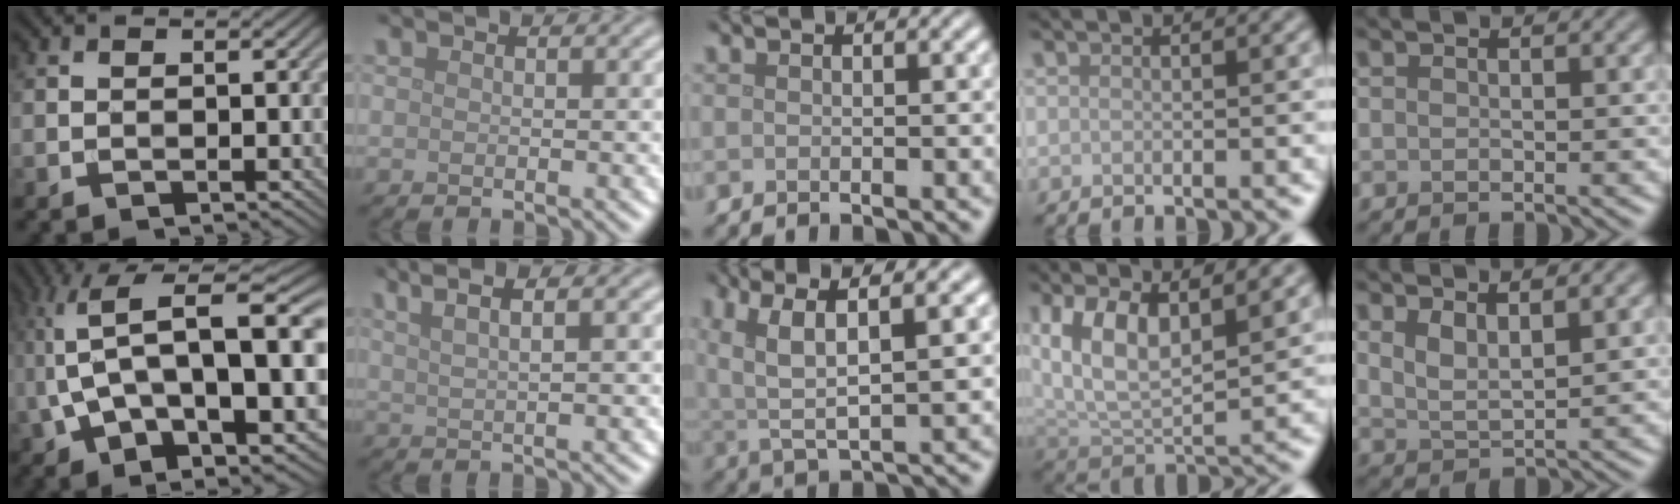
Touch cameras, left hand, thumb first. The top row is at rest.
{"thumb": {"total": 19.1, "force": [2.5, 8.6, 16.9], "torque": [-0.324, -0.002, 0.069]}, "index": {"total": 5.7, "force": [3.2, 2.0, 4.2], "torque": [-0.050, 0.021, 0.024]}, "middle": {"total": 6.7, "force": [2.8, 1.9, 5.7], "torque": [-0.122, 0.007, 0.056]}, "ring": {"total": 8.6, "force": [3.5, 4.3, 6.5], "torque": [-0.120, 0.001, 0.058]}, "little": {"total": 2.9, "force": [2.0, 0.8, 2.0], "torque": [-0.041, -0.007, 0.040]}}